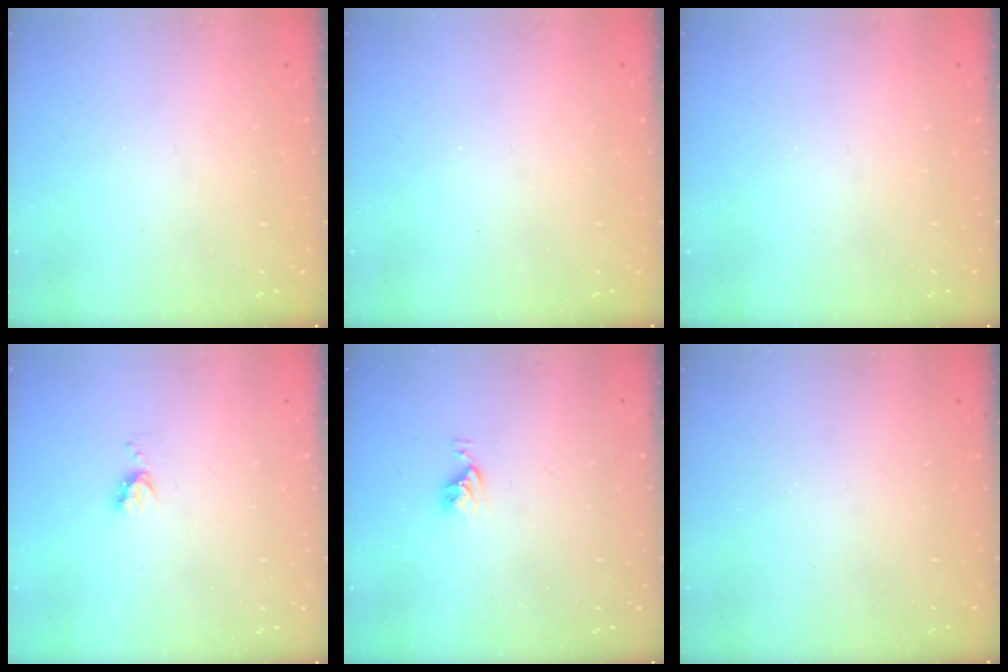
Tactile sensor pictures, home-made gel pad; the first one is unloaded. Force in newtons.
{"total": 0.0}
{"total": 0.0}
{"total": 3.8, "press": 3.8, "slide": 0.4}
{"total": 4.0, "press": 4.0, "slide": 0.5}
{"total": 0.0}